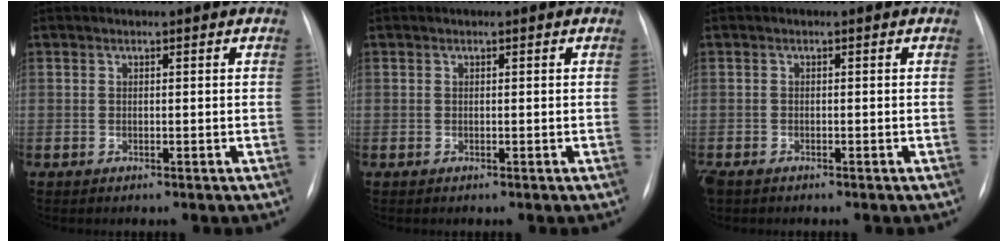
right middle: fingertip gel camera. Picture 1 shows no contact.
{"total": 0.0}
{"total": 2.2, "force": [-1.6, 1.0, 1.1], "torque": [-0.024, -0.005, -0.025]}